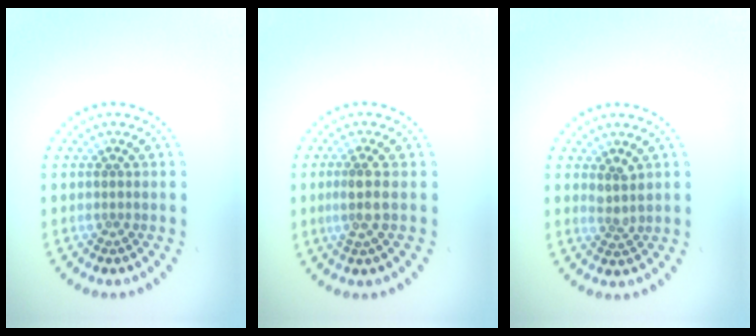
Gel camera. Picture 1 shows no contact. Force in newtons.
{"total": 2.2, "press": 1.8, "slide": 1.3}
{"total": 1.7, "press": 1.3, "slide": 1.1}